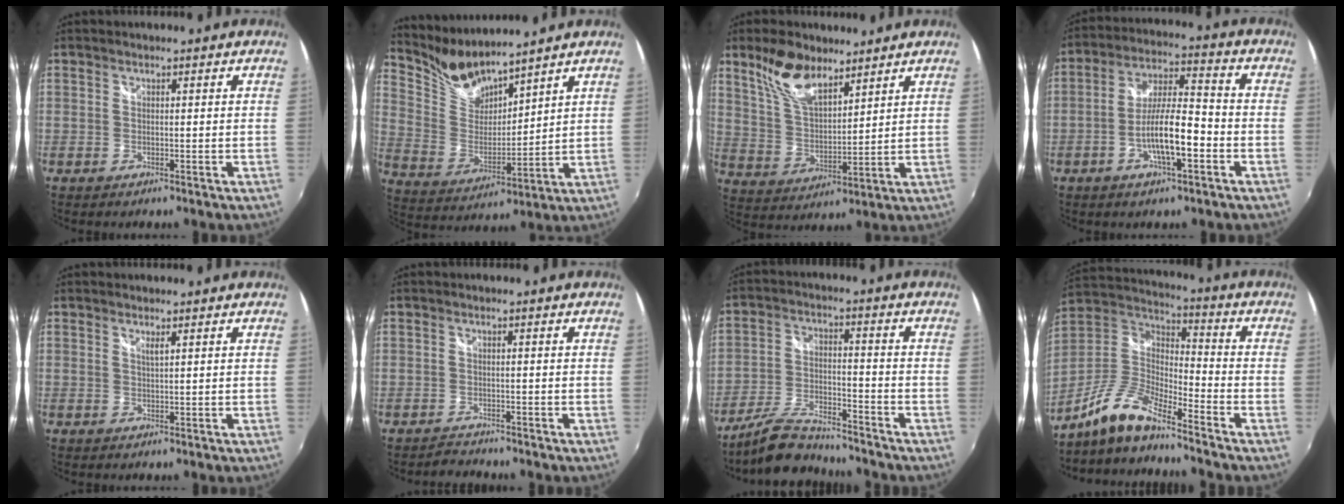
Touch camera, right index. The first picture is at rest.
{"total": 9.1, "force": [8.8, 1.3, 2.2], "torque": [-0.054, -0.015, 0.184]}
{"total": 11.0, "force": [7.8, 4.8, 6.1], "torque": [-0.121, 0.013, 0.159]}
{"total": 10.9, "force": [-3.9, 2.5, 9.9], "torque": [-0.188, 0.004, -0.068]}
{"total": 1.0, "force": [0.6, 0.0, 0.8], "torque": [-0.014, 0.000, 0.010]}
{"total": 1.9, "force": [-1.9, 0.5, -0.3], "torque": [-0.004, 0.001, -0.036]}
{"total": 10.6, "force": [-9.6, 2.2, 3.8], "torque": [-0.091, -0.002, -0.174]}
{"total": 12.0, "force": [-9.5, 2.5, 7.0], "torque": [-0.158, 0.005, -0.193]}